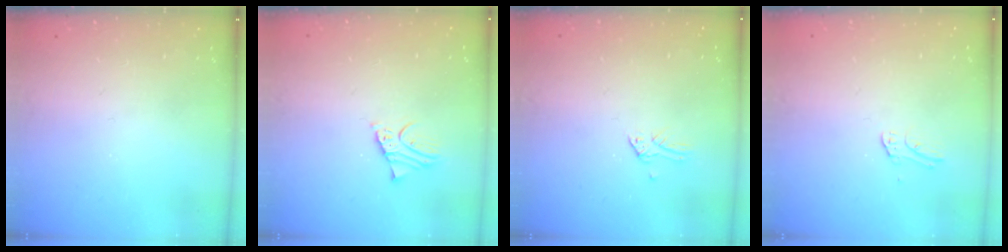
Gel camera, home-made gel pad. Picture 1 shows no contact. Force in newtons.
{"total": 2.0, "press": 2.0, "slide": 0.1}
{"total": 0.0}
{"total": 3.5, "press": 3.4, "slide": 0.3}